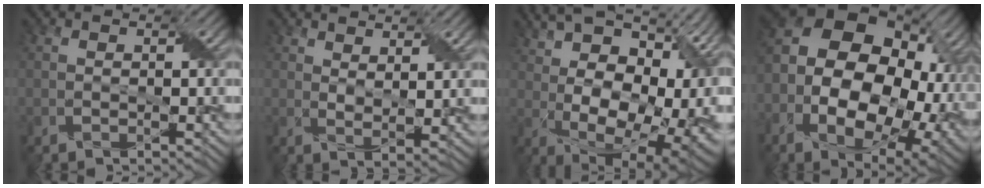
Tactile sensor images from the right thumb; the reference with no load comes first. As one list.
[{"total": 3.8, "force": [2.8, 1.0, 2.5], "torque": [-0.054, -0.006, 0.056]}, {"total": 20.8, "force": [5.0, 11.8, 16.5], "torque": [-0.269, 0.027, 0.121]}, {"total": 21.1, "force": [-2.9, 14.4, 15.0], "torque": [-0.304, -0.038, -0.014]}]